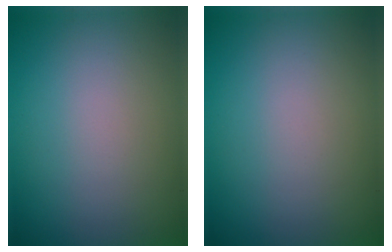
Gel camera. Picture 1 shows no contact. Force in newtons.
{"total": 0.0}